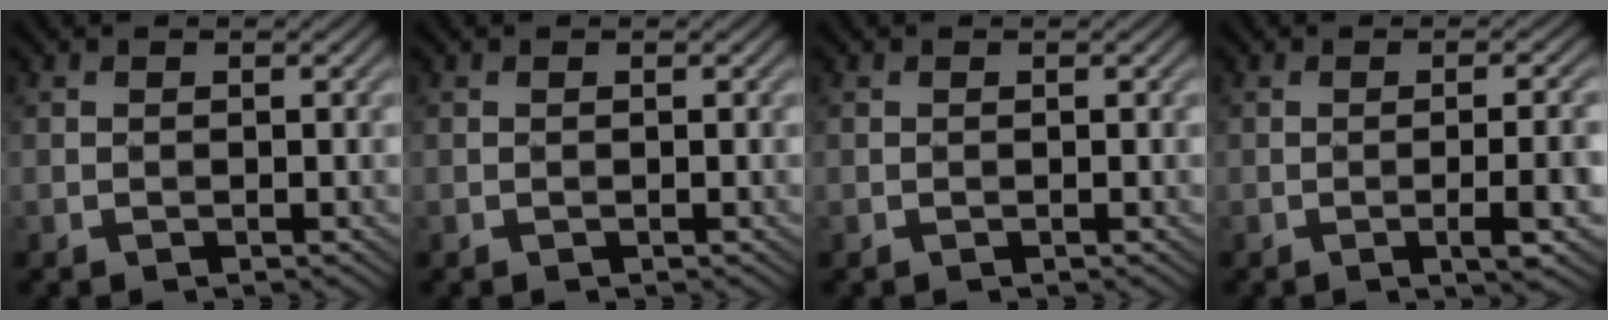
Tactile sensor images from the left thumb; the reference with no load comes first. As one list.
[{"total": 0.0}, {"total": 0.0}, {"total": 5.3, "force": [-1.7, 0.6, 4.9], "torque": [-0.077, 0.004, -0.022]}]